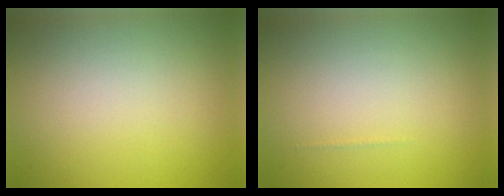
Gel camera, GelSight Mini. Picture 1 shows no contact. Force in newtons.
{"total": 0.0}